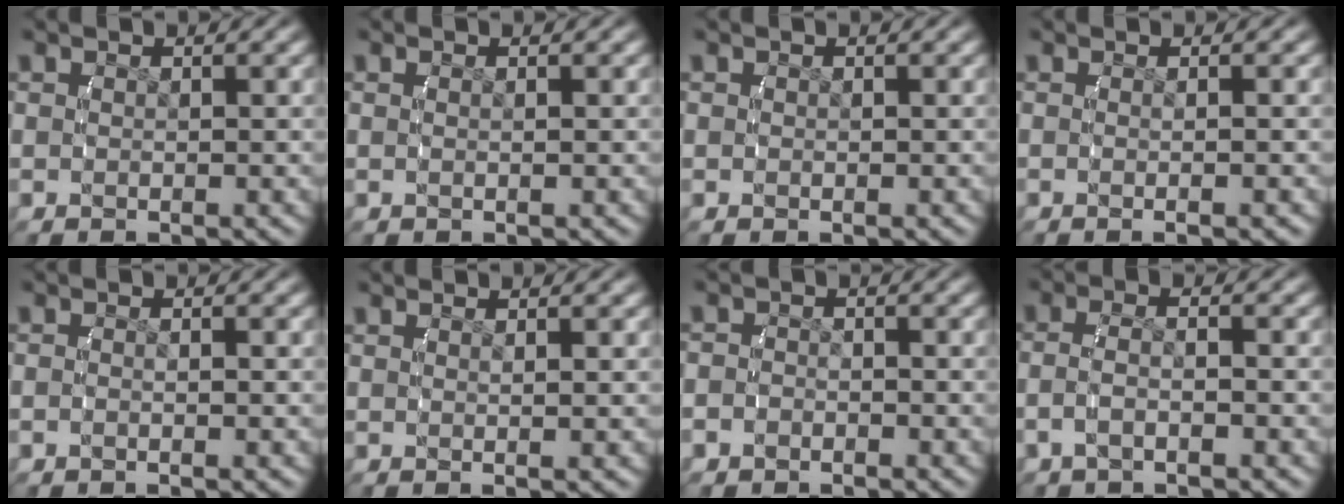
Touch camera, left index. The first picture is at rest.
{"total": 0.6, "force": [0.0, -0.2, 0.6], "torque": [-0.013, 0.004, -0.001]}
{"total": 0.0}
{"total": 1.3, "force": [-0.7, -0.4, 1.1], "torque": [-0.019, 0.004, -0.013]}
{"total": 1.2, "force": [-0.6, 0.7, 0.7], "torque": [-0.016, 0.007, -0.016]}
{"total": 0.9, "force": [0.3, -0.7, 0.5], "torque": [-0.014, 0.000, 0.005]}
{"total": 2.0, "force": [-1.4, 1.4, 0.1], "torque": [-0.015, -0.008, -0.025]}
{"total": 2.5, "force": [-1.1, 0.8, 2.1], "torque": [-0.053, -0.005, -0.017]}